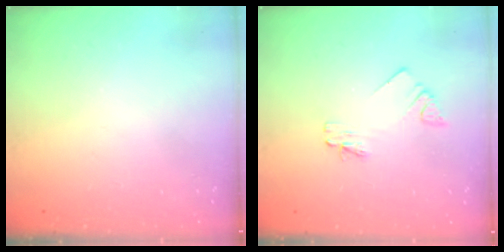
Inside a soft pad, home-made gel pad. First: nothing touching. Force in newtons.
{"total": 2.4, "press": 2.4, "slide": 0.3}